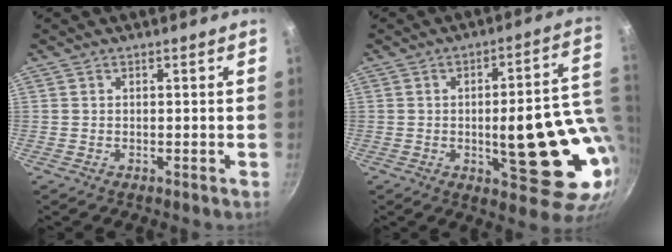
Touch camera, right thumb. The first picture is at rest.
{"total": 20.4, "force": [-1.1, 6.8, 19.2], "torque": [-0.220, -0.004, -0.010]}